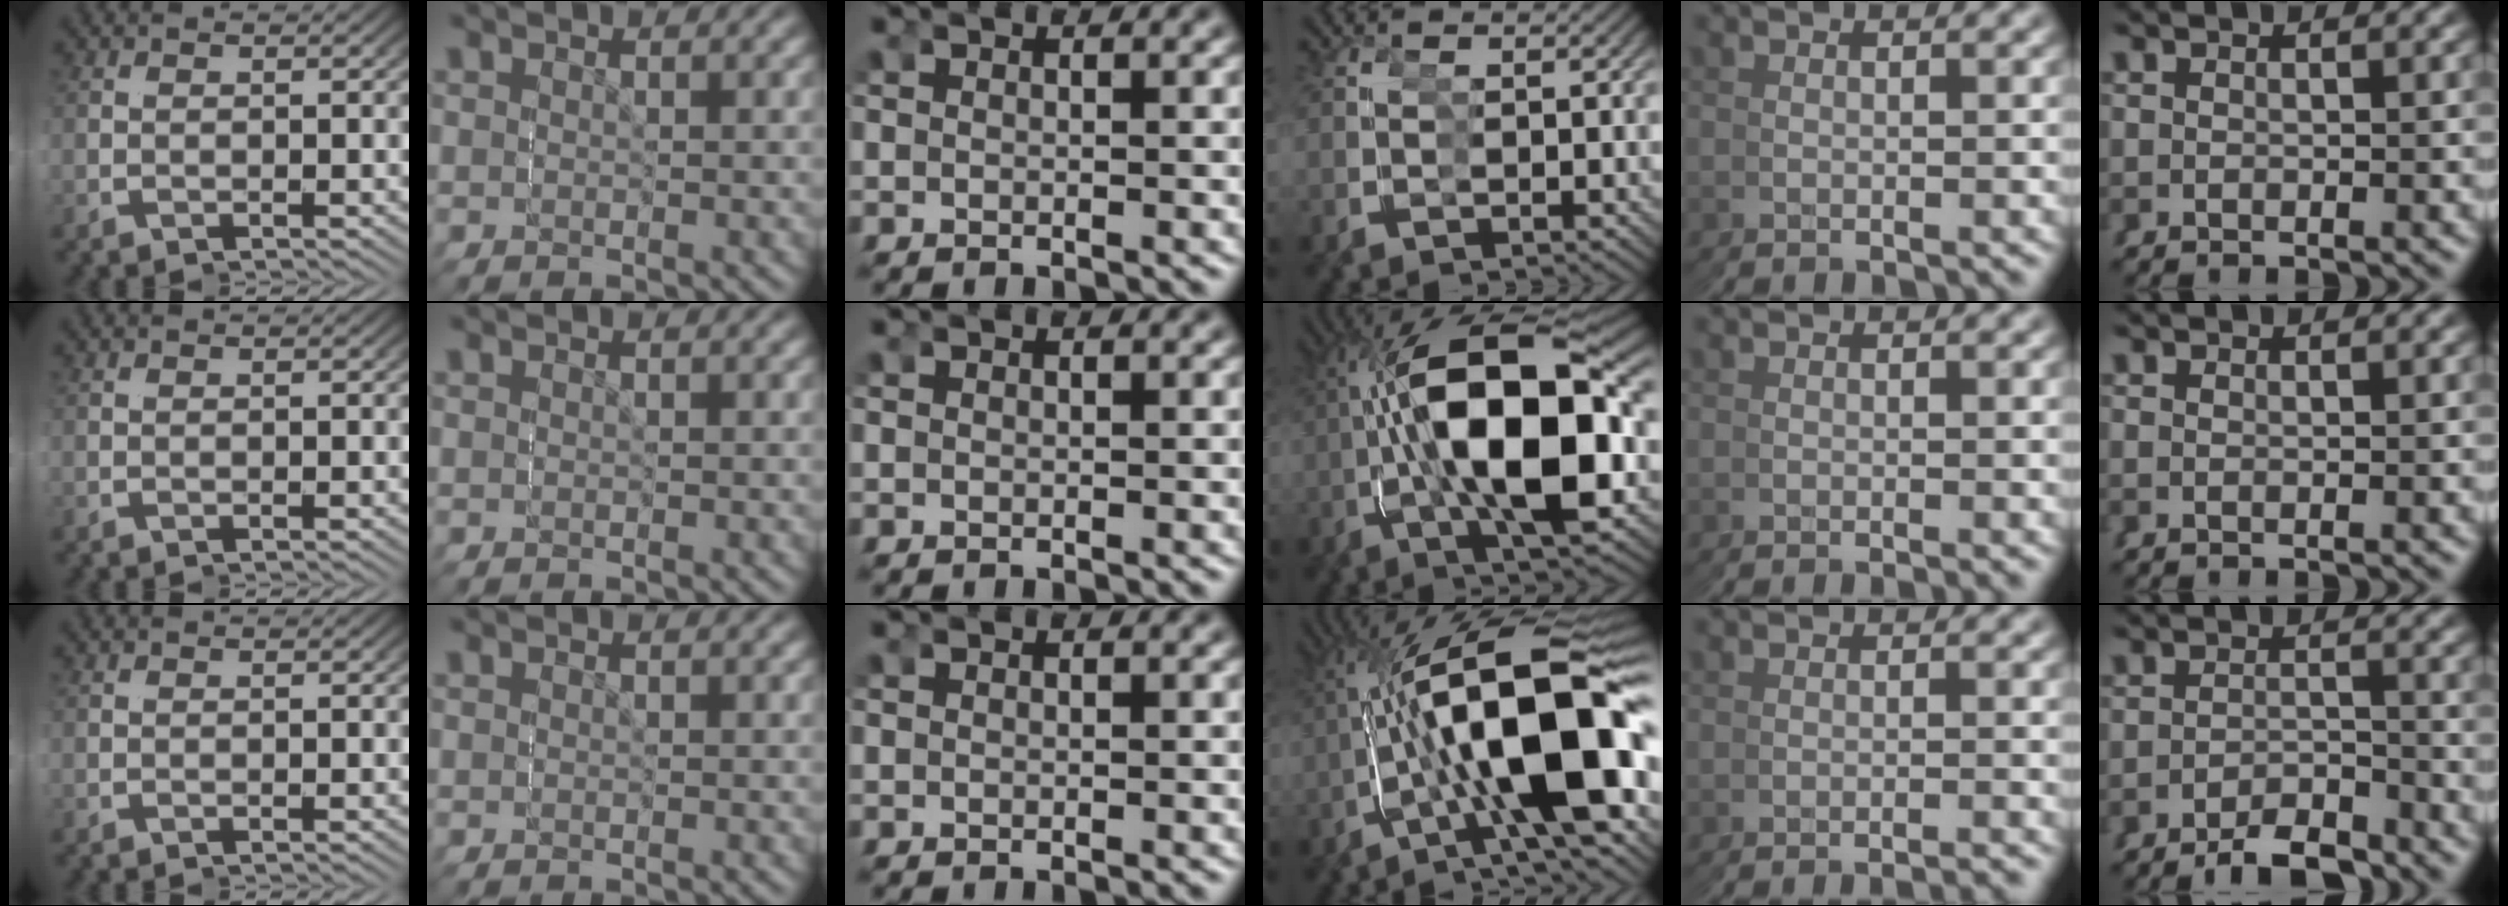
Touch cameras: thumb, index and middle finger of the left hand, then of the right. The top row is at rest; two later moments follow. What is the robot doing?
{"motion": "grasp_and_lifting", "object": "screwdriver"}